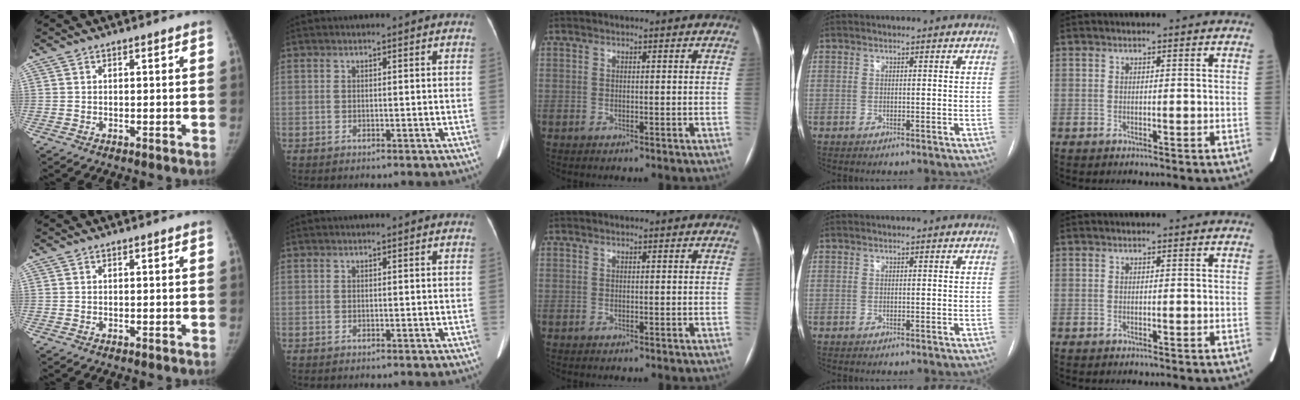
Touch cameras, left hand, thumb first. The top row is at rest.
{}